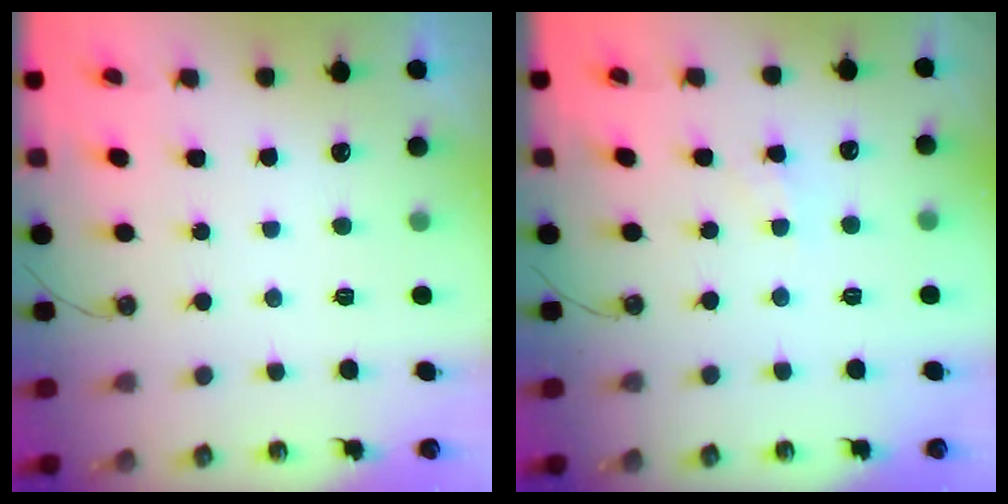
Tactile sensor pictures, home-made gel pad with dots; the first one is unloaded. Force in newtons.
{"total": 2.0, "press": 2.0, "slide": 0.3}